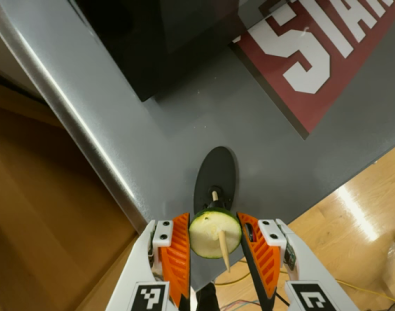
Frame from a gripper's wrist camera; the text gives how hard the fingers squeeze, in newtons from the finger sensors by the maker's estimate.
{"total": 9.7, "left": 9.9, "right": 9.5}